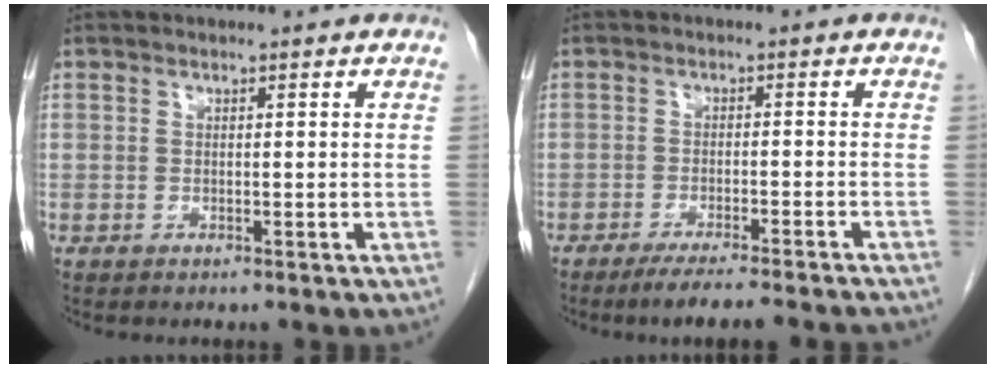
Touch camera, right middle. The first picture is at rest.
{"total": 10.4, "force": [-9.1, 0.0, 5.0], "torque": [-0.053, -0.022, -0.130]}